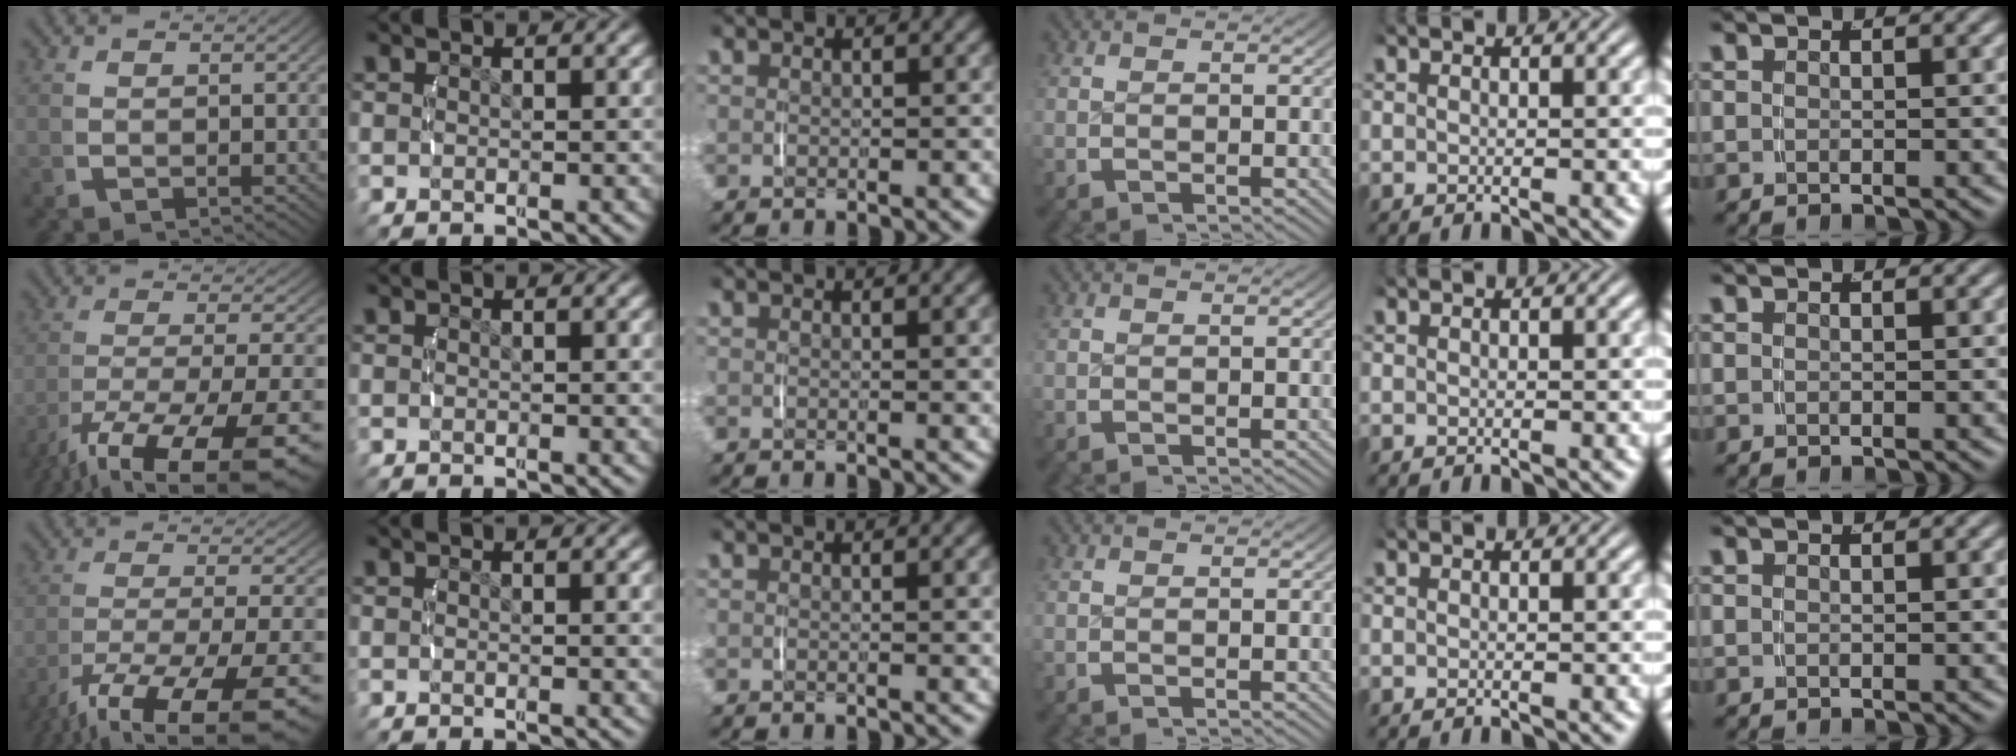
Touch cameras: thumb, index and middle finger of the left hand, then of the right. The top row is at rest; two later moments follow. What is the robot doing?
{"motion": "lift_and_place", "object": "glasses case"}